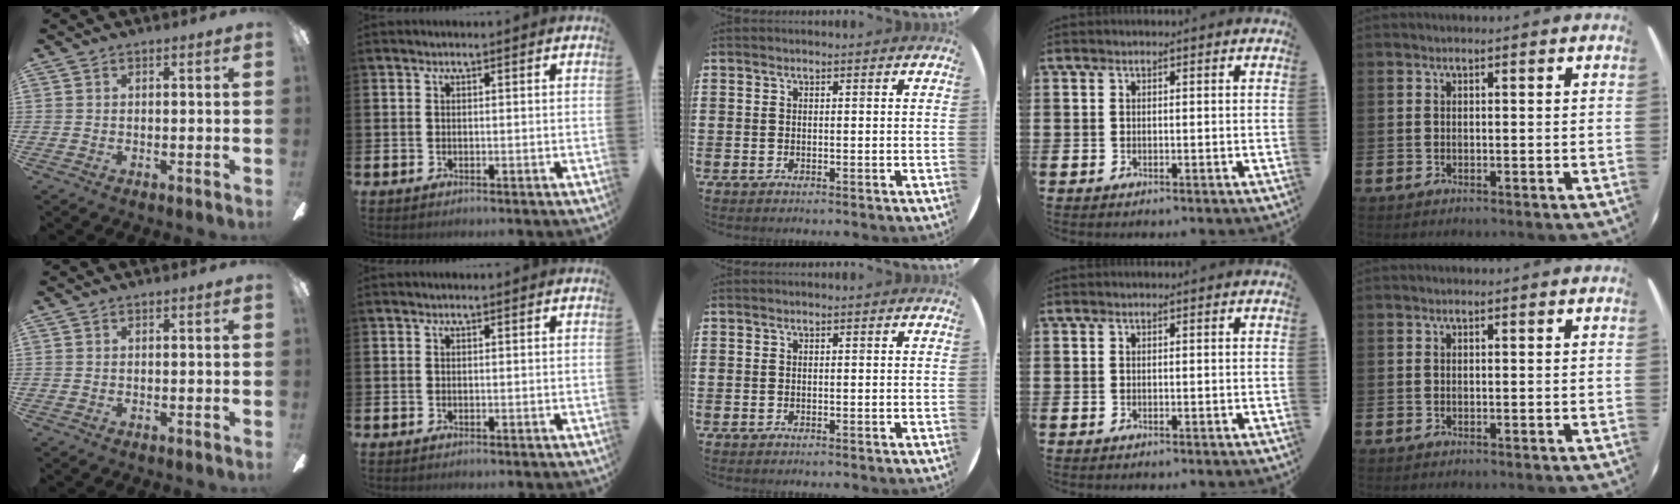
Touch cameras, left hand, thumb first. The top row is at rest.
{}